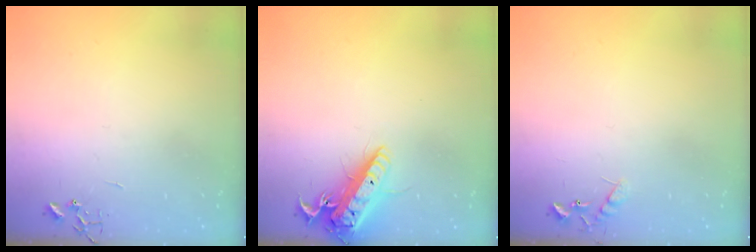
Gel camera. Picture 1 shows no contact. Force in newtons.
{"total": 16.4, "press": 16.1, "slide": 3.0}
{"total": 7.6, "press": 7.6, "slide": 0.7}